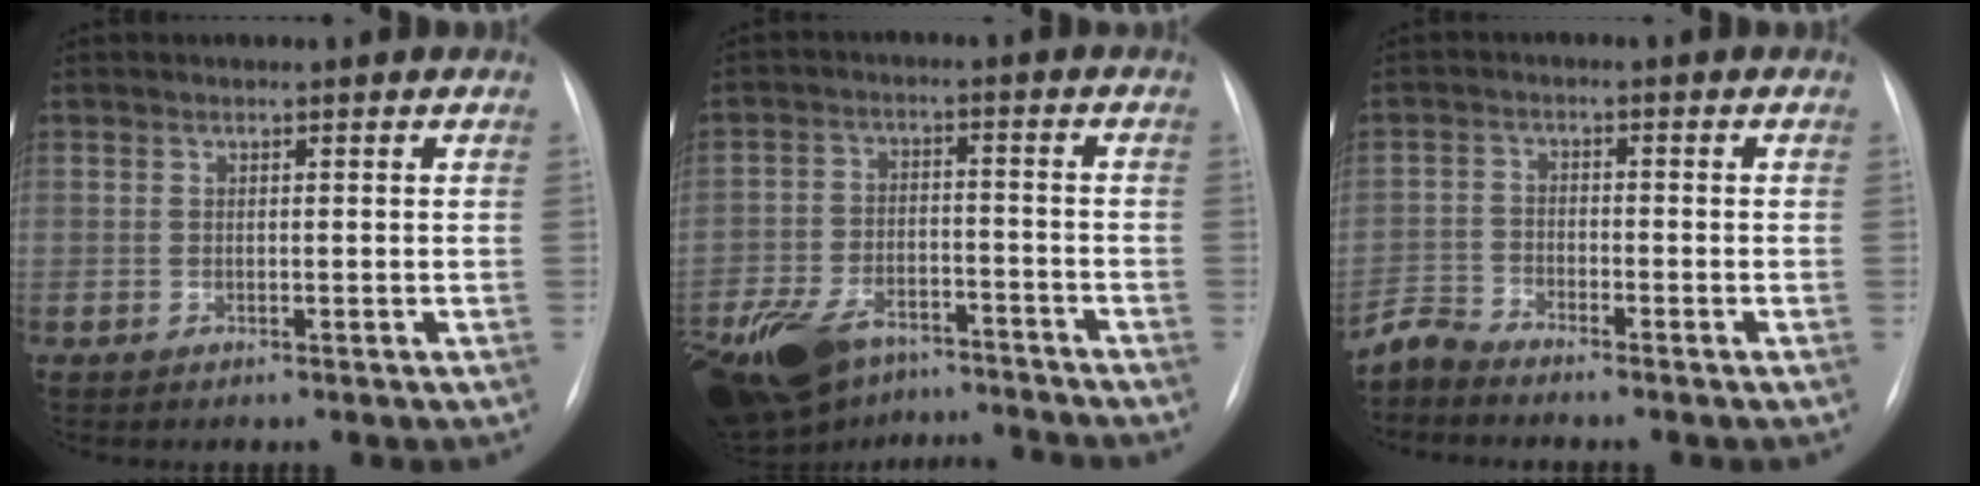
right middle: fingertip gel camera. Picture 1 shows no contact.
{"total": 19.0, "force": [-15.5, 7.6, 7.9], "torque": [-0.218, -0.012, -0.251]}
{"total": 3.2, "force": [-3.2, -0.1, -0.3], "torque": [0.008, -0.017, -0.065]}